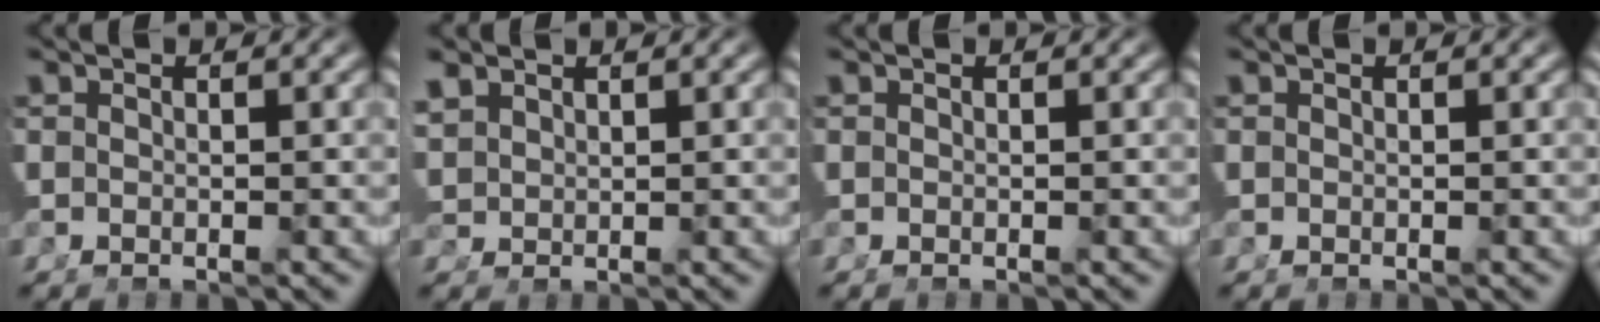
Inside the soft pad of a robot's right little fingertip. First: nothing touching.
{"total": 1.4, "force": [1.3, 0.1, 0.5], "torque": [-0.011, -0.004, 0.042]}
{"total": 0.0}
{"total": 0.0}